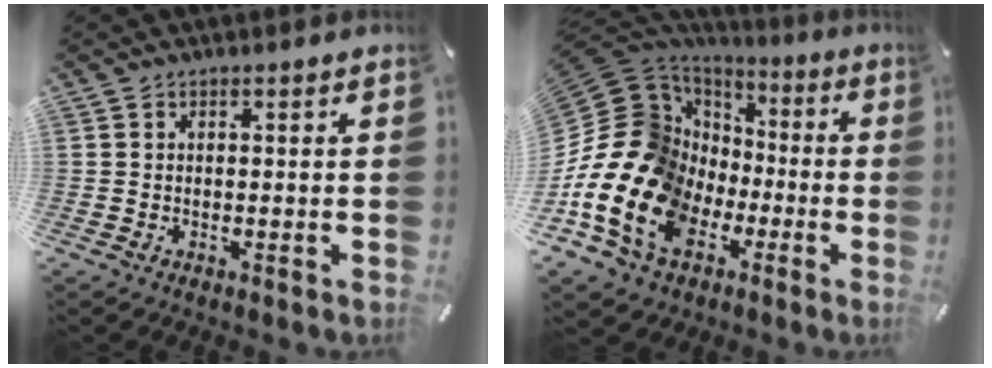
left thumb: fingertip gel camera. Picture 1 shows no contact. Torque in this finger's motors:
{"motor_torque": [1.27, 3.69, 1.46, 1.31, 0.34]}